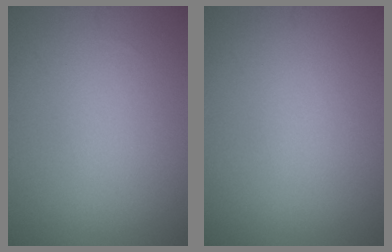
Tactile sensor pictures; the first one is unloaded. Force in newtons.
{"total": 0.0}